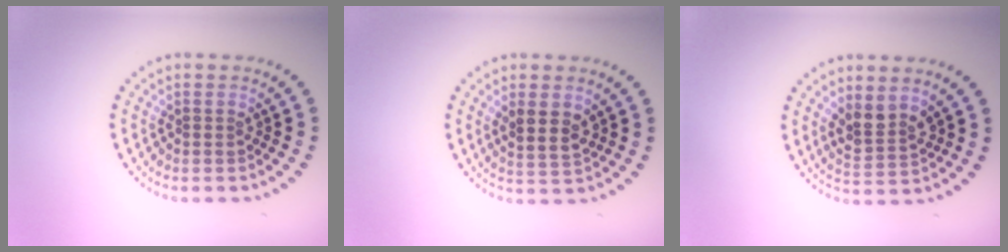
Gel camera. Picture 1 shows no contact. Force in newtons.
{"total": 2.5, "press": 2.3, "slide": 0.8}
{"total": 2.7, "press": 2.4, "slide": 1.2}